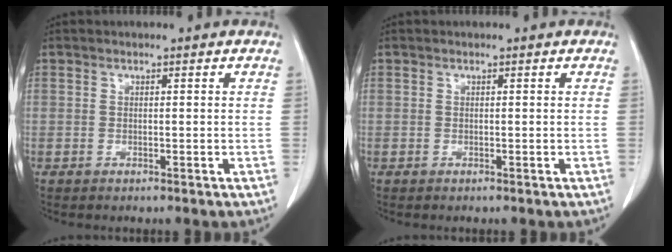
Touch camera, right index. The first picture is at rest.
{"total": 0.0}